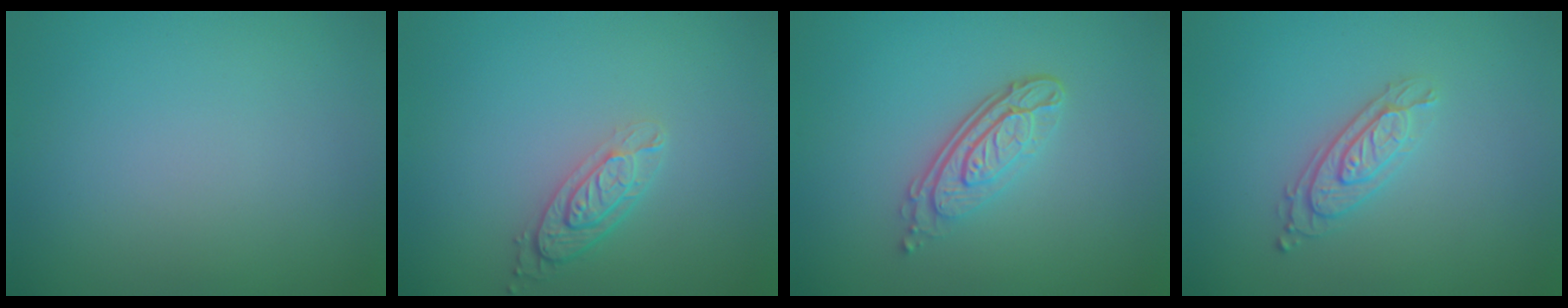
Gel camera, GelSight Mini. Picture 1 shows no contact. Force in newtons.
{"total": 2.9, "press": 2.2, "slide": 1.9}
{"total": 4.4, "press": 3.1, "slide": 3.1}
{"total": 2.6, "press": 2.3, "slide": 1.3}